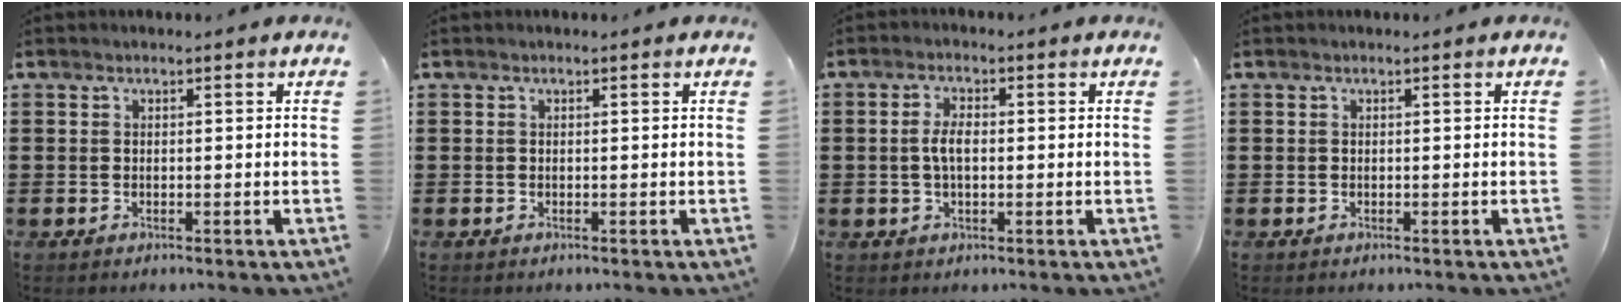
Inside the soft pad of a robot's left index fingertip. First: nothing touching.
{"total": 0.0}
{"total": 3.5, "force": [0.1, 1.5, 3.2], "torque": [-0.070, 0.002, -0.003]}
{"total": 0.0}